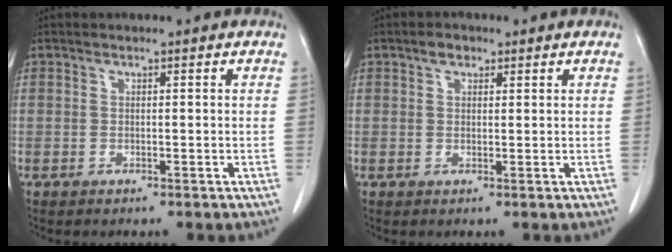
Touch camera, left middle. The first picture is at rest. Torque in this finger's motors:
{"motor_torque": [0.33, -0.30, 0.00, 0.01]}